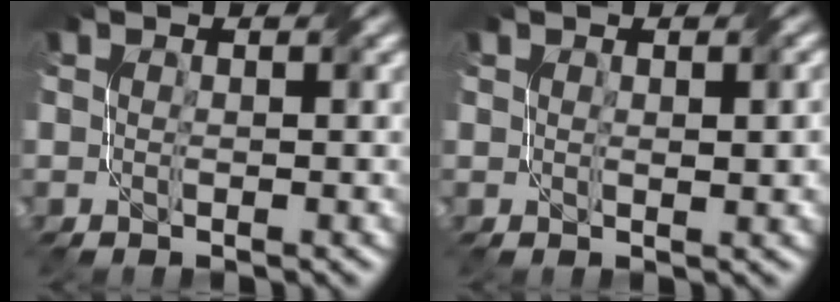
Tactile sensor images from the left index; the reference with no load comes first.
{"total": 1.6, "force": [0.4, 0.6, 1.5], "torque": [-0.019, 0.001, 0.012]}